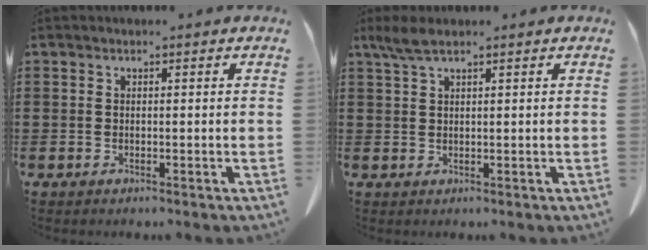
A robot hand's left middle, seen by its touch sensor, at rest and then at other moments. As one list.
[{"total": 2.9, "force": [1.9, 0.5, 2.1], "torque": [-0.045, 0.002, 0.036]}]